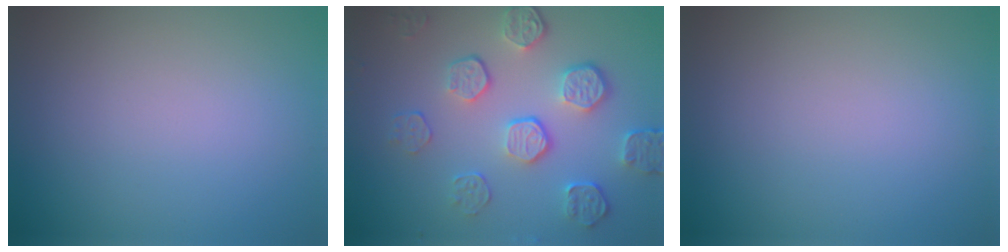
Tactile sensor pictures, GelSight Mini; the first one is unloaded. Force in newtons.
{"total": 5.3, "press": 3.8, "slide": 3.7}
{"total": 0.0}